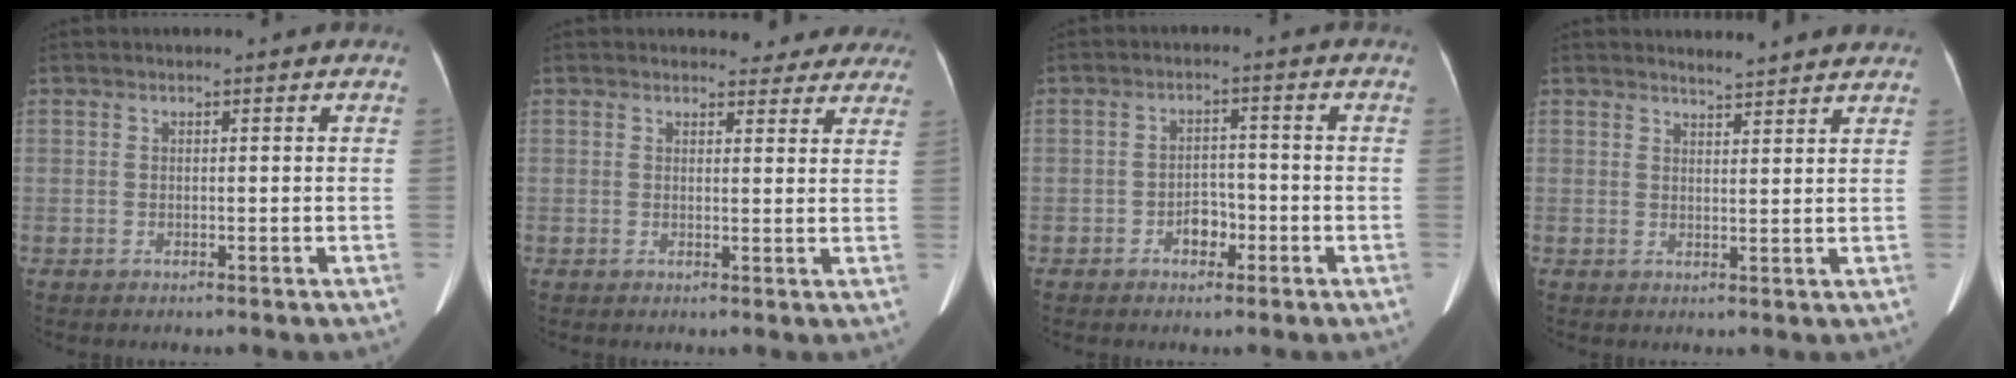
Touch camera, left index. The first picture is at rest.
{"total": 7.0, "force": [6.4, 2.6, 0.8], "torque": [0.018, -0.005, 0.052]}
{"total": 3.1, "force": [-1.6, 2.0, 1.8], "torque": [-0.027, 0.009, -0.025]}
{"total": 4.7, "force": [4.6, 0.1, 1.1], "torque": [-0.024, 0.007, 0.053]}